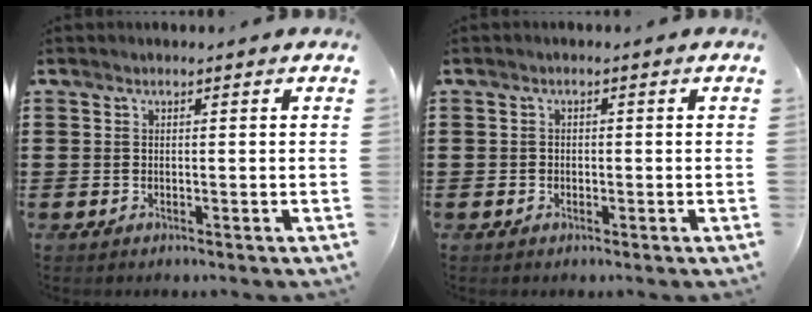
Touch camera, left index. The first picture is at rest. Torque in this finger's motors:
{"motor_torque": [-0.09, 0.08, -0.02, -0.01]}